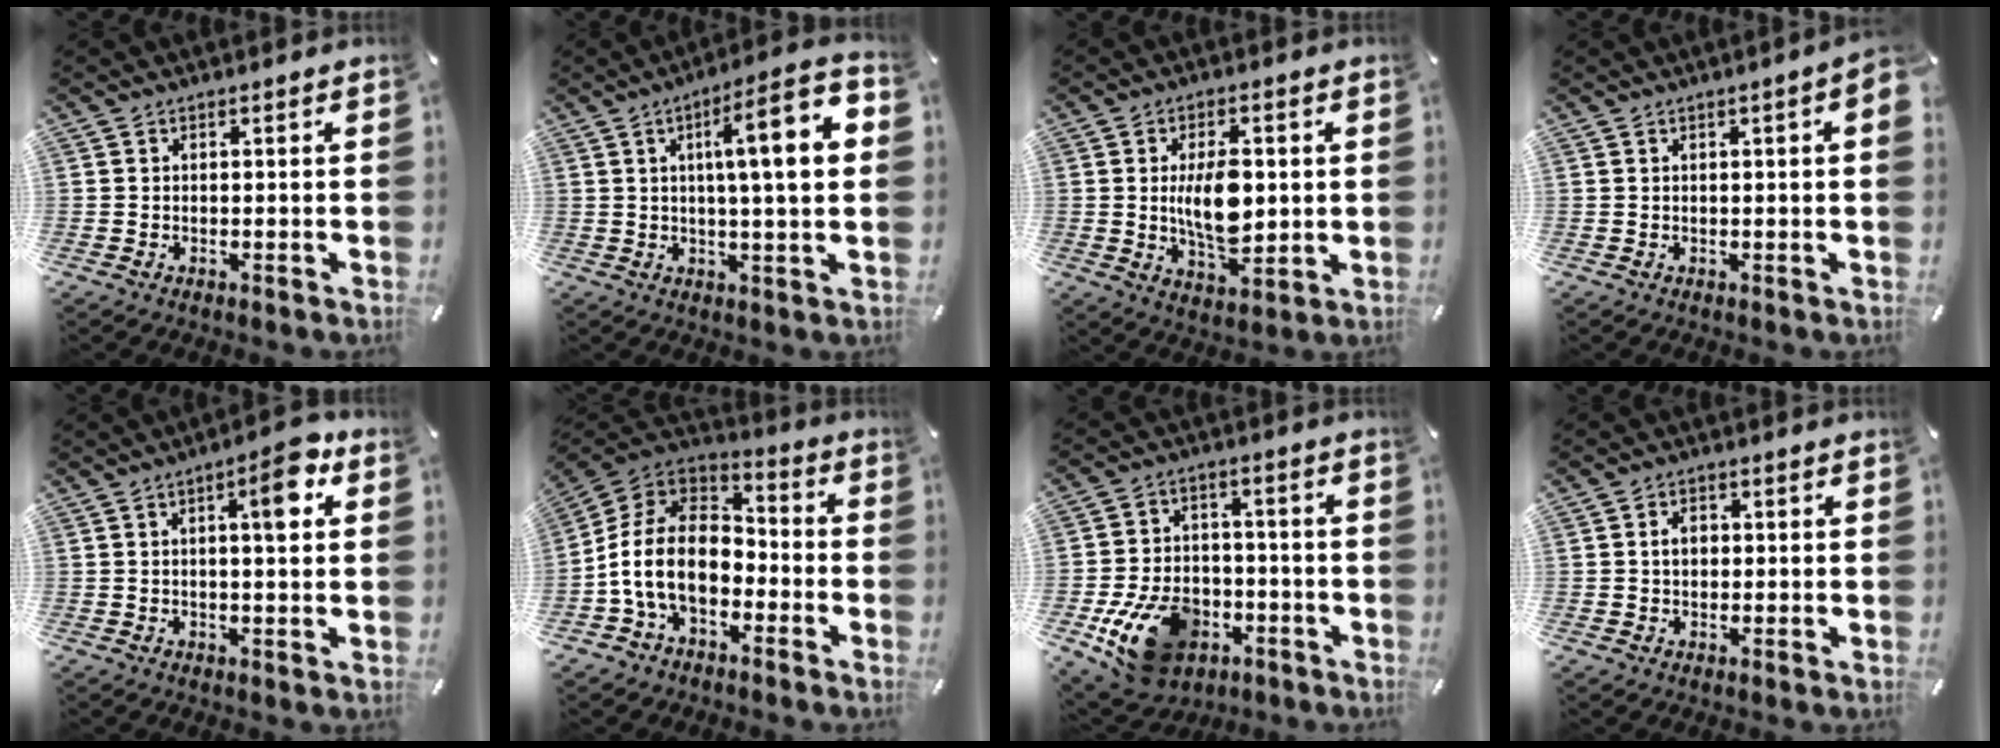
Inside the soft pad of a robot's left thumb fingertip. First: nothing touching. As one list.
[{"total": 15.6, "force": [3.5, 3.0, 14.9], "torque": [-0.226, -0.006, 0.044]}, {"total": 10.9, "force": [0.9, 5.8, 9.1], "torque": [-0.172, -0.003, 0.009]}, {"total": 3.0, "force": [0.7, 0.2, 2.9], "torque": [-0.053, 0.000, 0.012]}, {"total": 7.5, "force": [2.5, 2.0, 6.8], "torque": [-0.088, -0.010, 0.028]}, {"total": 14.9, "force": [-4.6, 10.4, 9.7], "torque": [-0.214, 0.029, -0.086]}, {"total": 15.8, "force": [-7.0, 10.7, 9.4], "torque": [-0.164, 0.045, -0.110]}, {"total": 3.1, "force": [0.2, 2.4, 2.0], "torque": [-0.034, 0.004, -0.002]}]